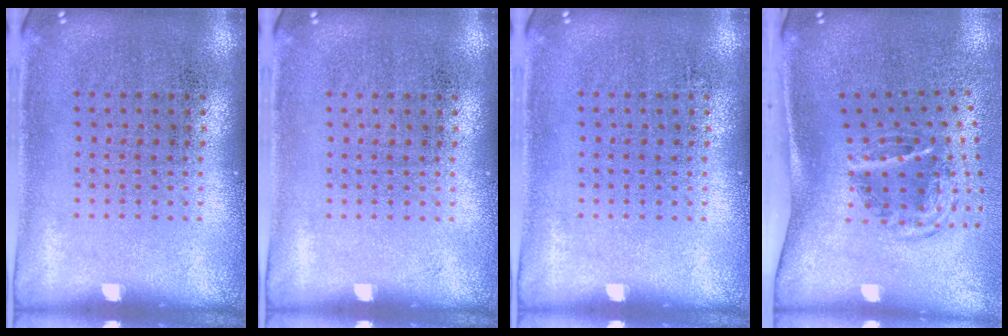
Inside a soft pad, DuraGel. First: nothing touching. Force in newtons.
{"total": 0.0}
{"total": 0.0}
{"total": 2.1, "press": 1.2, "slide": 1.7}